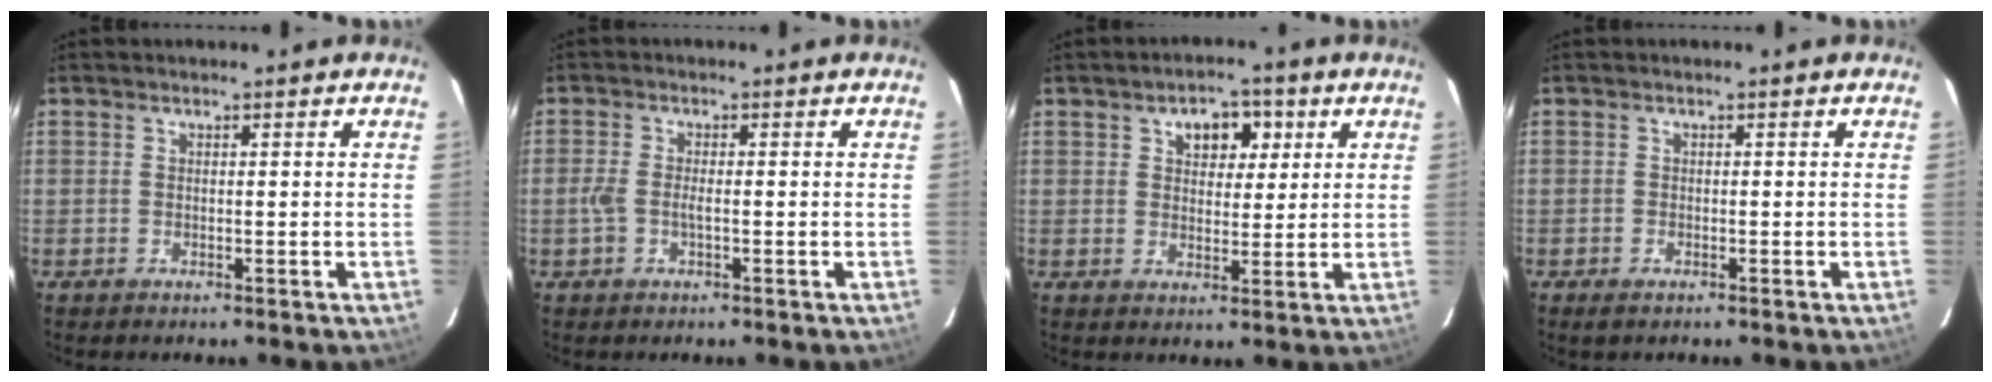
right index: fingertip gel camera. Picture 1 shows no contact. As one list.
[{"total": 3.1, "force": [-0.9, 1.2, 2.7], "torque": [-0.060, 0.000, -0.019]}, {"total": 6.1, "force": [2.6, 4.1, 3.7], "torque": [-0.055, 0.015, 0.040]}, {"total": 1.3, "force": [-0.9, 0.6, 0.7], "torque": [-0.013, -0.005, -0.018]}]